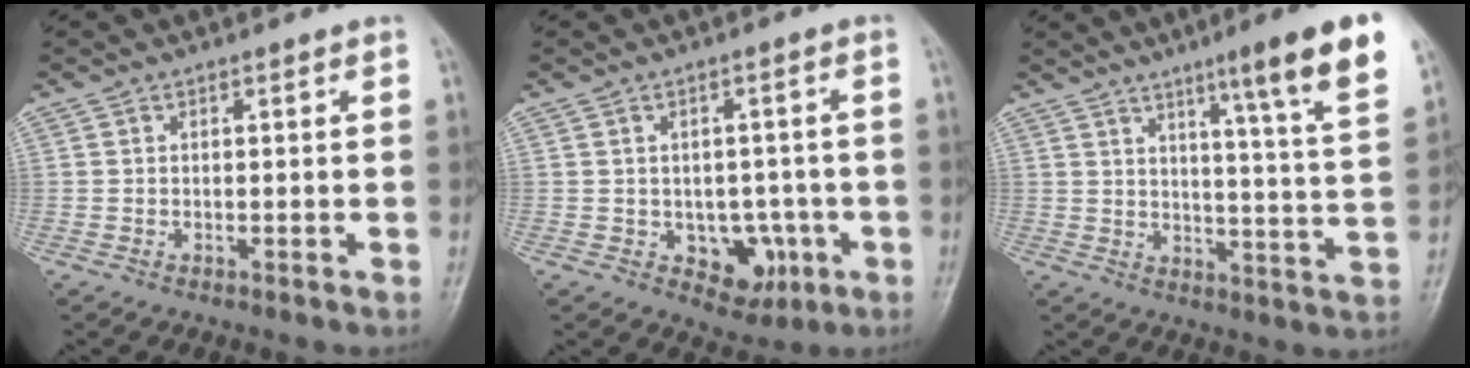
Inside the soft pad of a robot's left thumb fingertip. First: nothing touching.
{"total": 7.3, "force": [-2.1, 5.3, 4.5], "torque": [-0.022, 0.013, -0.016]}
{"total": 15.5, "force": [9.0, 0.6, 12.6], "torque": [-0.167, -0.045, 0.118]}